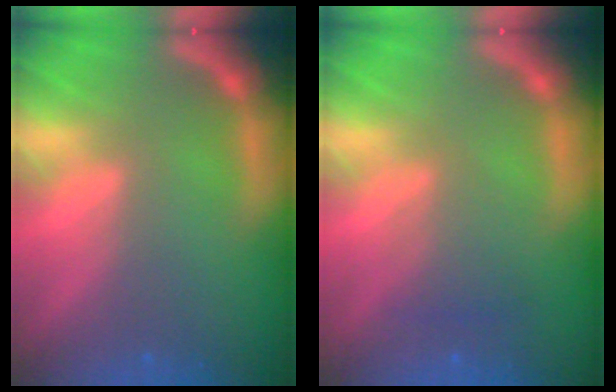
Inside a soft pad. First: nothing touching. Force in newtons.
{"total": 2.5}